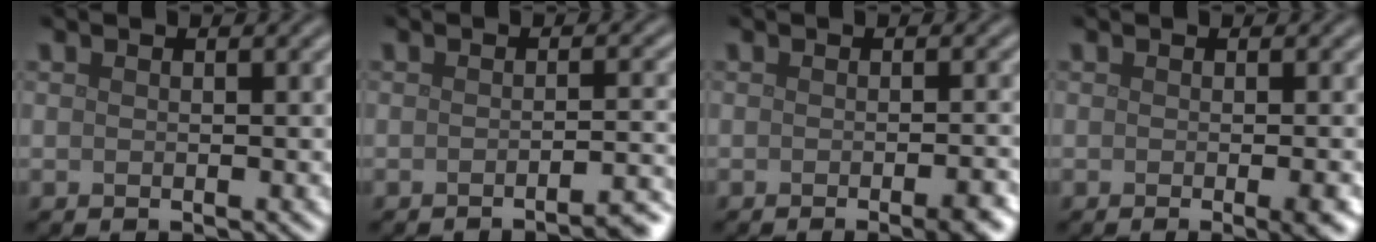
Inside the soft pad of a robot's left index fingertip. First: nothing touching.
{"total": 2.9, "force": [-2.1, 0.5, 2.0], "torque": [-0.013, 0.005, -0.036]}
{"total": 3.7, "force": [-1.7, 1.0, 3.1], "torque": [-0.030, -0.002, -0.022]}
{"total": 2.8, "force": [-0.7, 0.7, 2.6], "torque": [-0.025, -0.003, -0.011]}